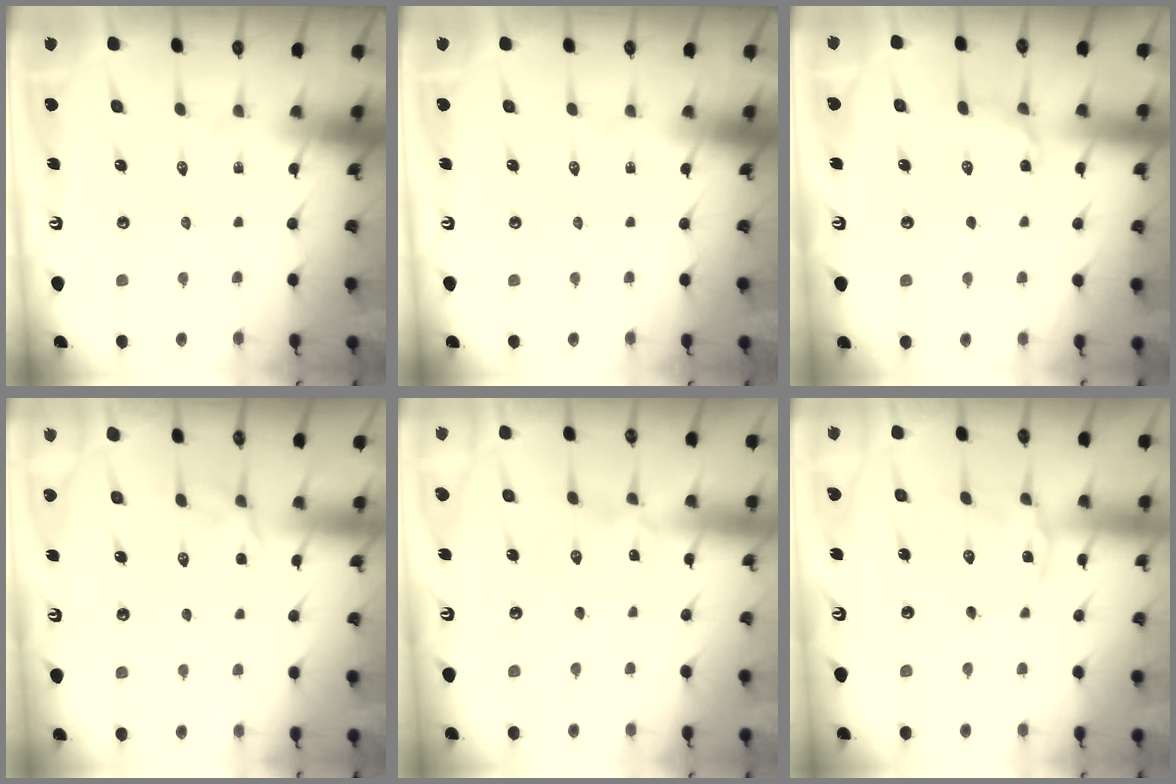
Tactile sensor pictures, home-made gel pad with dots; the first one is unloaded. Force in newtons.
{"total": 0.0}
{"total": 4.6, "press": 4.5, "slide": 0.6}
{"total": 3.2, "press": 3.1, "slide": 0.8}
{"total": 0.0}
{"total": 2.0, "press": 2.0, "slide": 0.2}